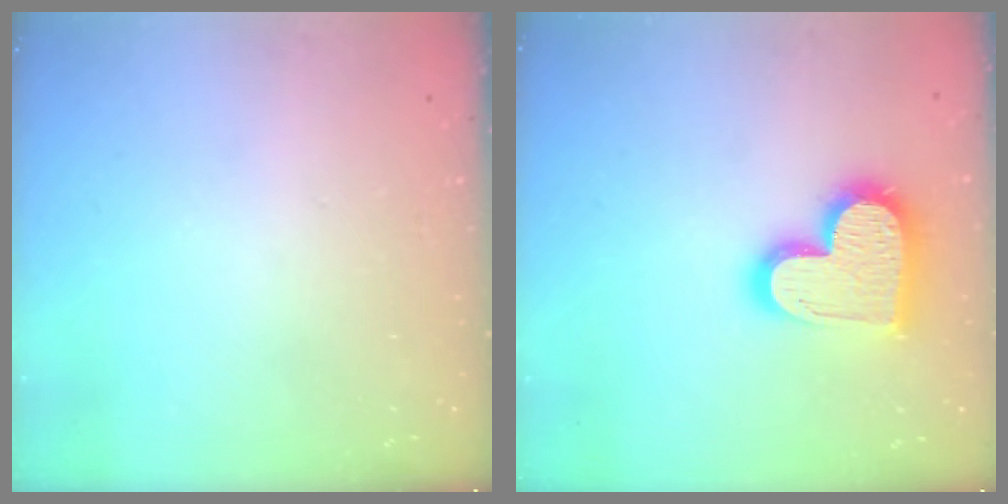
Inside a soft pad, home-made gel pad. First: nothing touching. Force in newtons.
{"total": 17.9, "press": 17.8, "slide": 1.3}